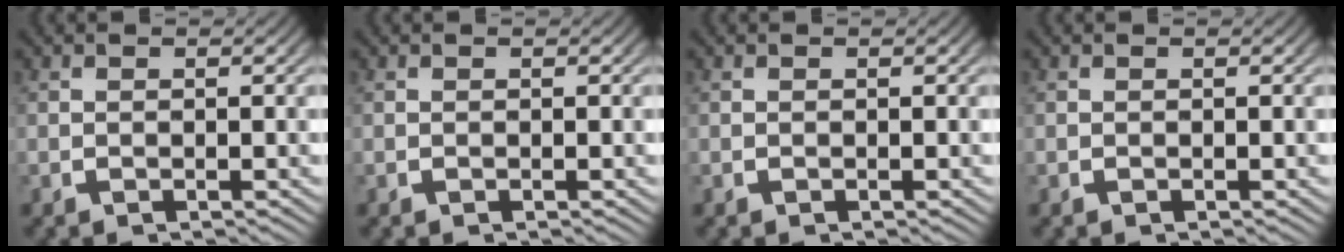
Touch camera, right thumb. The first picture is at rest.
{"total": 0.0}
{"total": 0.0}
{"total": 0.0}